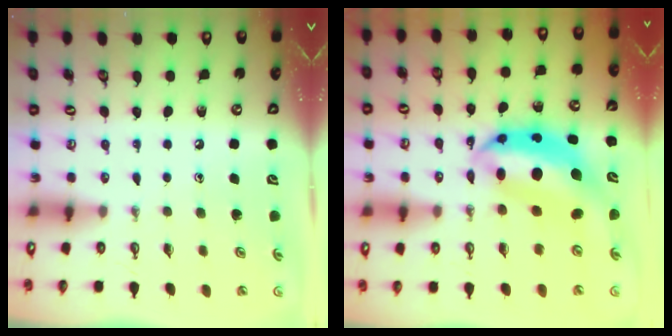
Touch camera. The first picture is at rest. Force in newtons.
{"total": 10.4, "press": 10.4, "slide": 1.0}